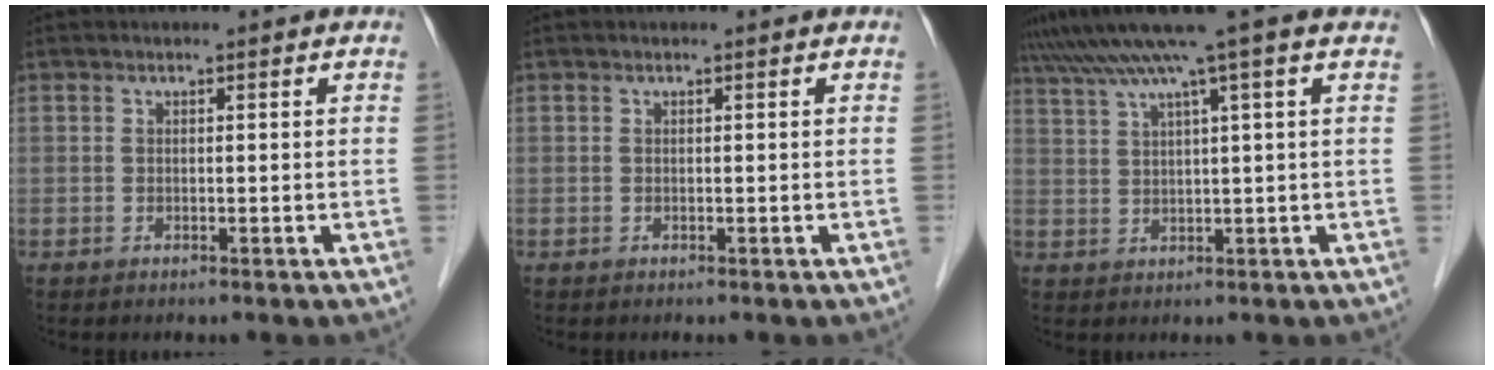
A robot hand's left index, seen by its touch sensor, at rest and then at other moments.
{"total": 0.0}
{"total": 8.3, "force": [6.1, -1.9, 5.4], "torque": [-0.096, 0.028, 0.095]}